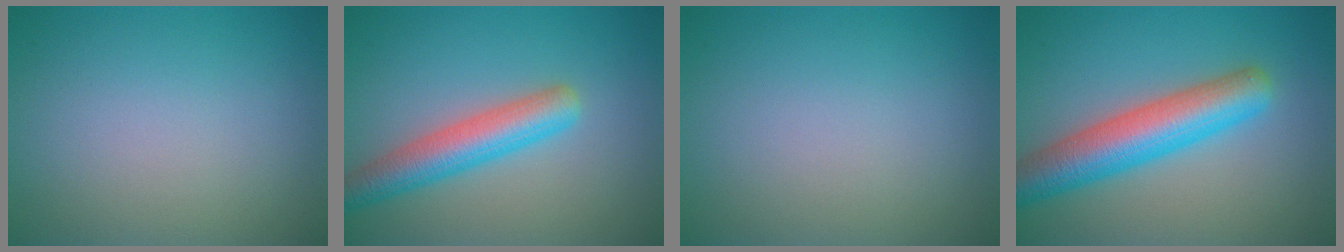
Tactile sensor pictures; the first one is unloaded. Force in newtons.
{"total": 4.7, "press": 4.7, "slide": 0.3}
{"total": 0.0}
{"total": 6.9, "press": 6.9, "slide": 0.2}